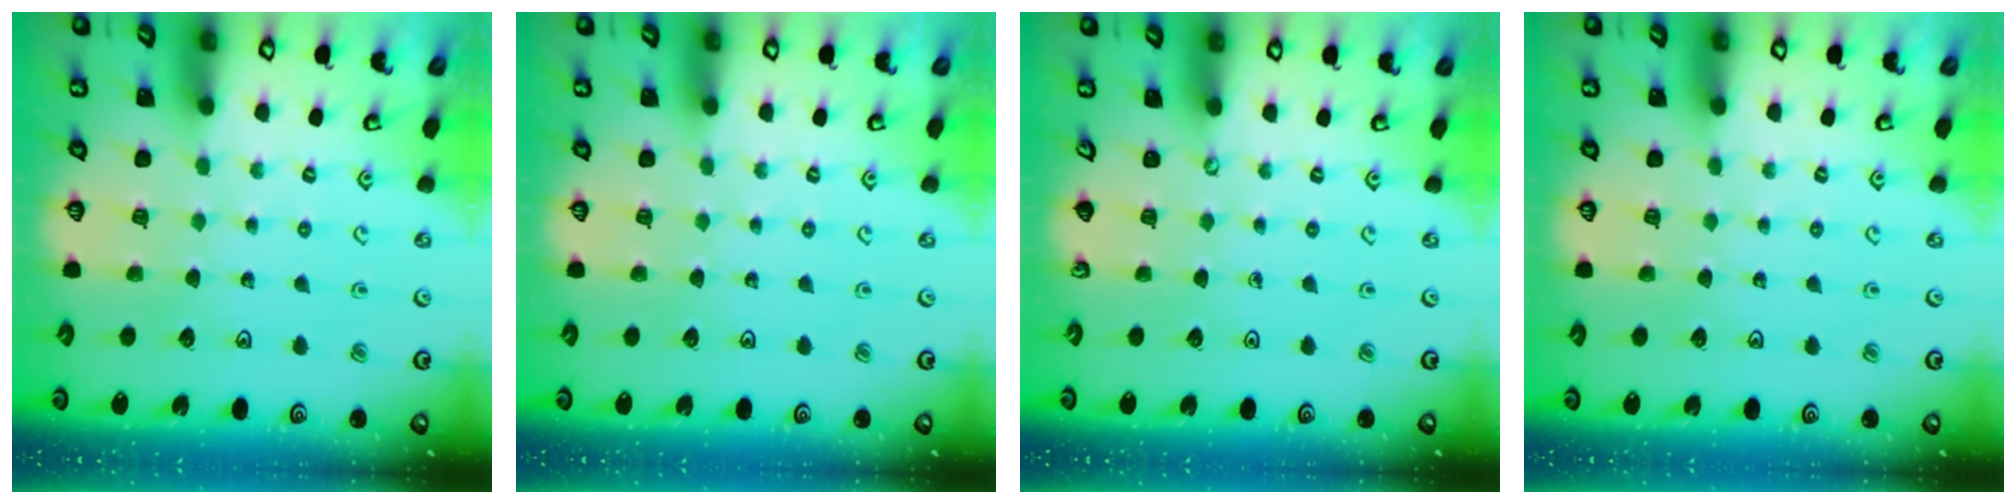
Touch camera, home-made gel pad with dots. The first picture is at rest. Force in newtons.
{"total": 0.0}
{"total": 0.0}
{"total": 0.0}